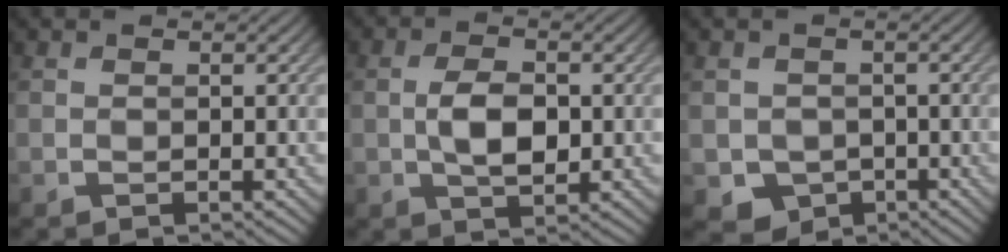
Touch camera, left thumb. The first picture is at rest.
{"total": 4.6, "force": [-0.2, 2.5, 3.8], "torque": [-0.083, -0.002, -0.004]}
{"total": 3.8, "force": [-1.5, 3.3, 1.2], "torque": [-0.033, -0.015, -0.030]}